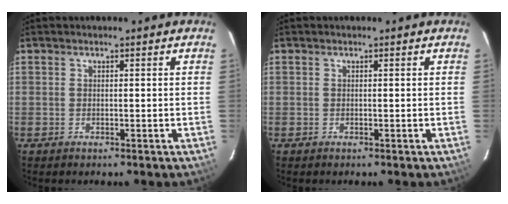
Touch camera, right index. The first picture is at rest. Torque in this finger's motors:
{"motor_torque": [0.00, 0.00, 0.00, 0.00]}